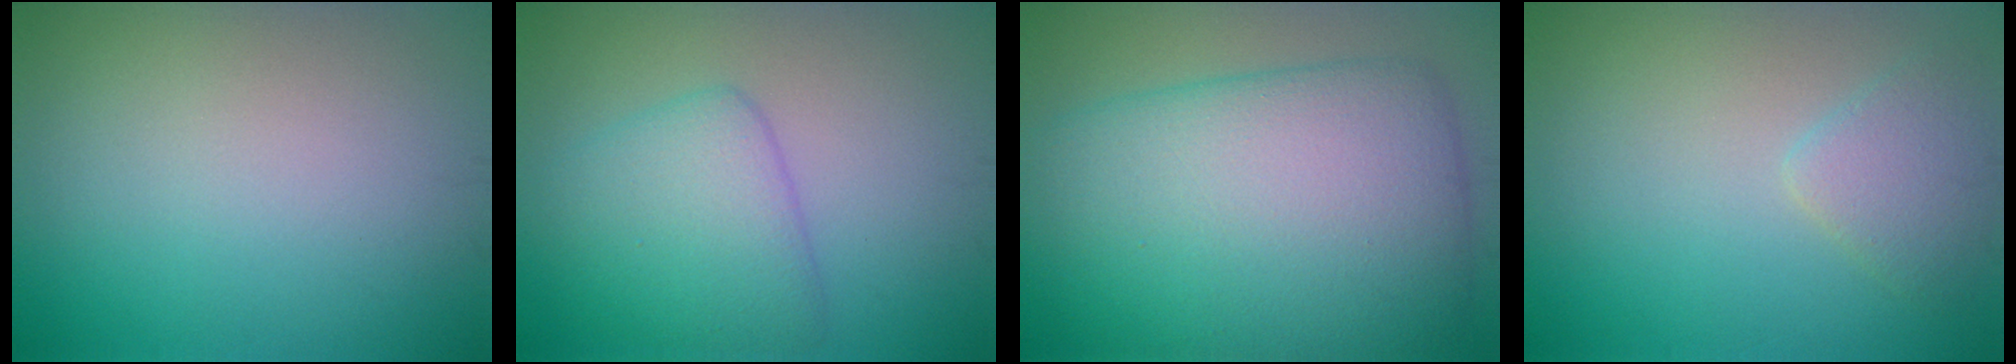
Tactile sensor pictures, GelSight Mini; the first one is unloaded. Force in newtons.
{"total": 4.6, "press": 4.6, "slide": 0.1}
{"total": 12.9, "press": 12.9, "slide": 0.4}
{"total": 2.3, "press": 2.3, "slide": 0.1}